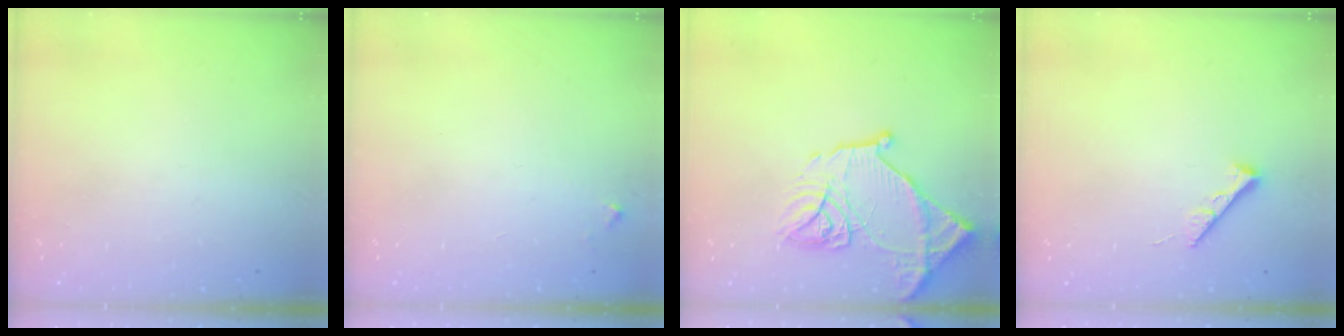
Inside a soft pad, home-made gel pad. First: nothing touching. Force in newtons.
{"total": 3.1, "press": 3.1, "slide": 0.1}
{"total": 17.5, "press": 17.4, "slide": 1.9}
{"total": 5.4, "press": 5.4, "slide": 0.8}